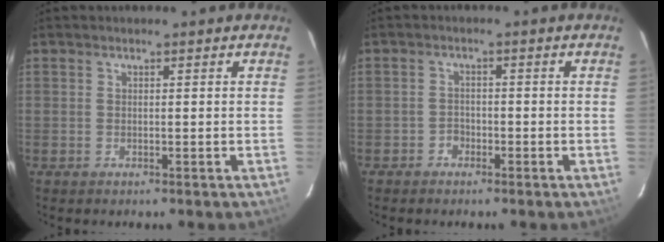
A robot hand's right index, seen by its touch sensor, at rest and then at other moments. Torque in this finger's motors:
{"motor_torque": [0.00, 0.02, 0.01, 0.01]}